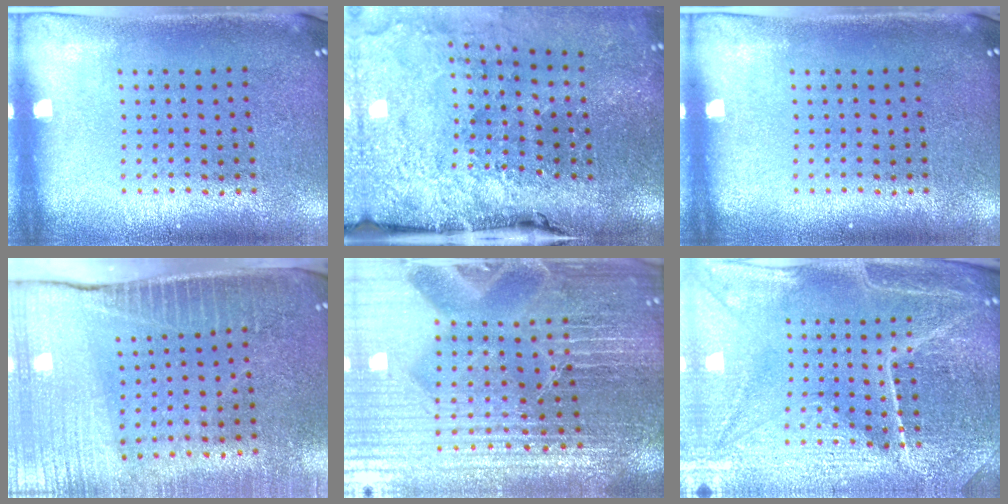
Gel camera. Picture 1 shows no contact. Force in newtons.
{"total": 4.9, "press": 3.8, "slide": 3.1}
{"total": 0.0}
{"total": 3.6, "press": 3.3, "slide": 1.5}
{"total": 5.7, "press": 5.3, "slide": 2.2}
{"total": 4.9, "press": 4.6, "slide": 1.6}